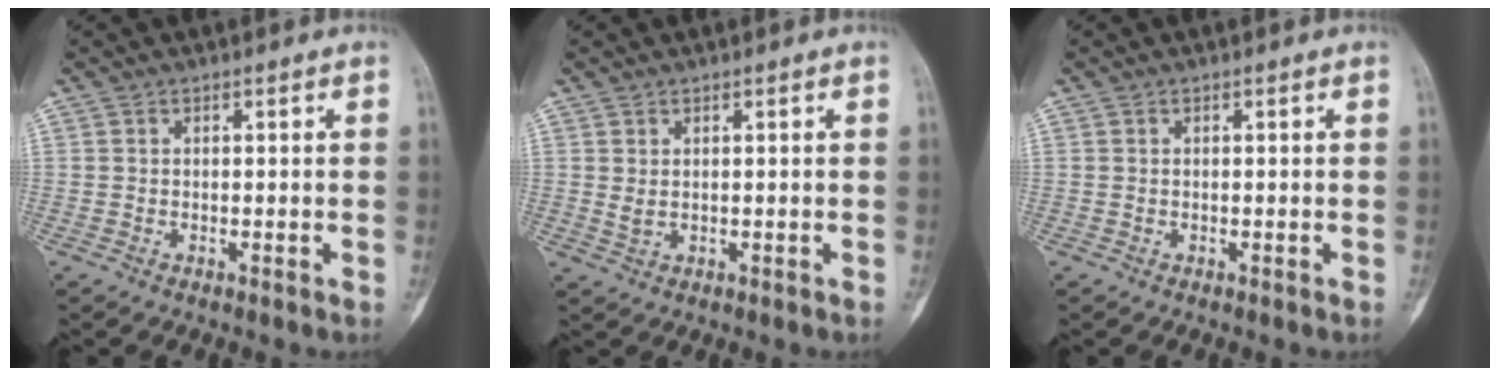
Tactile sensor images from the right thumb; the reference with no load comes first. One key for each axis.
{"total": 1.3, "fx": 0.4, "fy": 0.7, "fz": 1.0, "tx": -0.016, "ty": -0.001, "tz": 0.014}
{"total": 0.0}